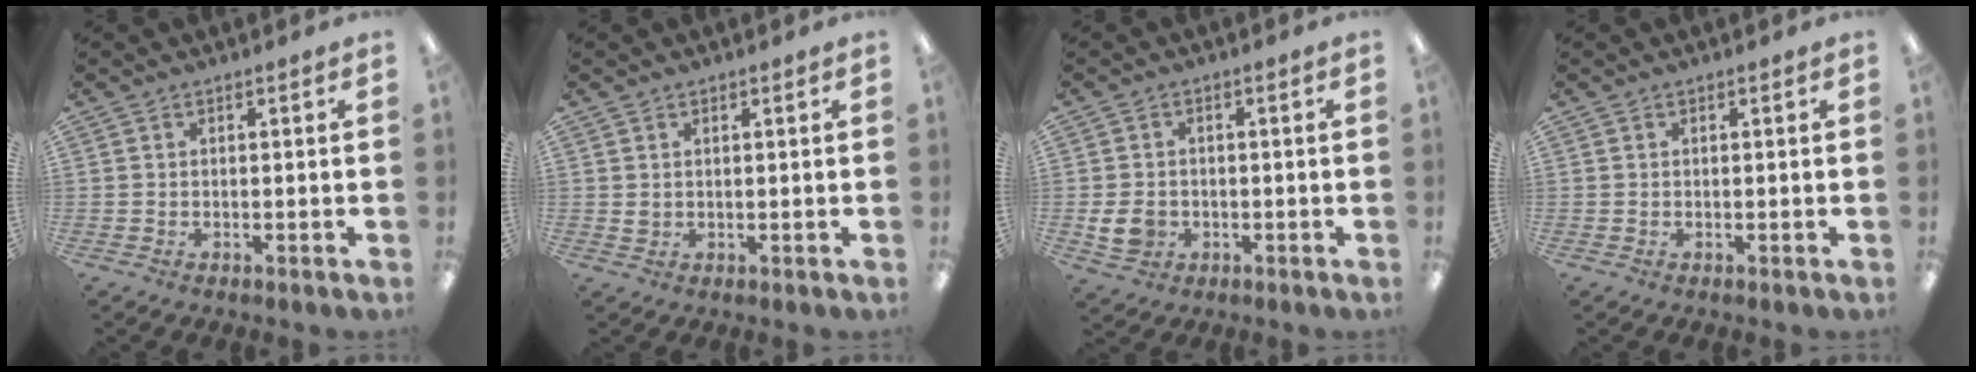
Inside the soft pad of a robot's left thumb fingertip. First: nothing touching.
{"total": 1.1, "force": [0.6, 0.9, 0.2], "torque": [0.001, -0.001, 0.010]}
{"total": 5.3, "force": [-1.2, 4.3, 2.8], "torque": [-0.060, 0.000, -0.022]}
{"total": 0.0}